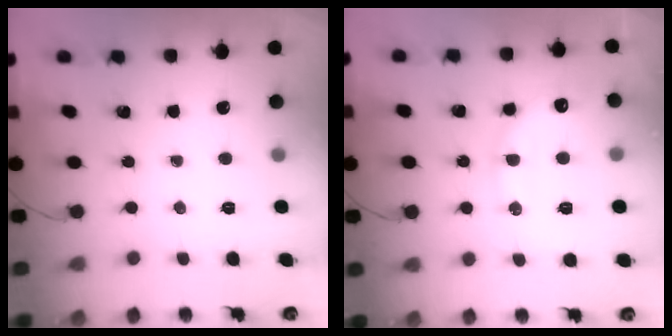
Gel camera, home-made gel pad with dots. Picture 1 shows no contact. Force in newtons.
{"total": 13.3, "press": 13.3, "slide": 0.9}